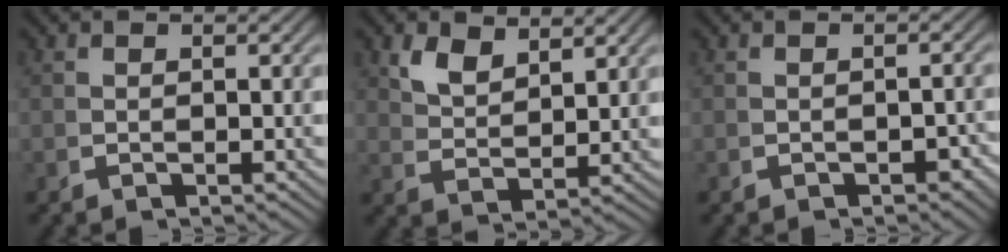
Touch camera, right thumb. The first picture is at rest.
{"total": 3.4, "force": [2.9, 0.7, 1.6], "torque": [-0.032, 0.000, 0.066]}
{"total": 1.4, "force": [-1.3, 0.4, 0.5], "torque": [-0.011, -0.006, -0.017]}